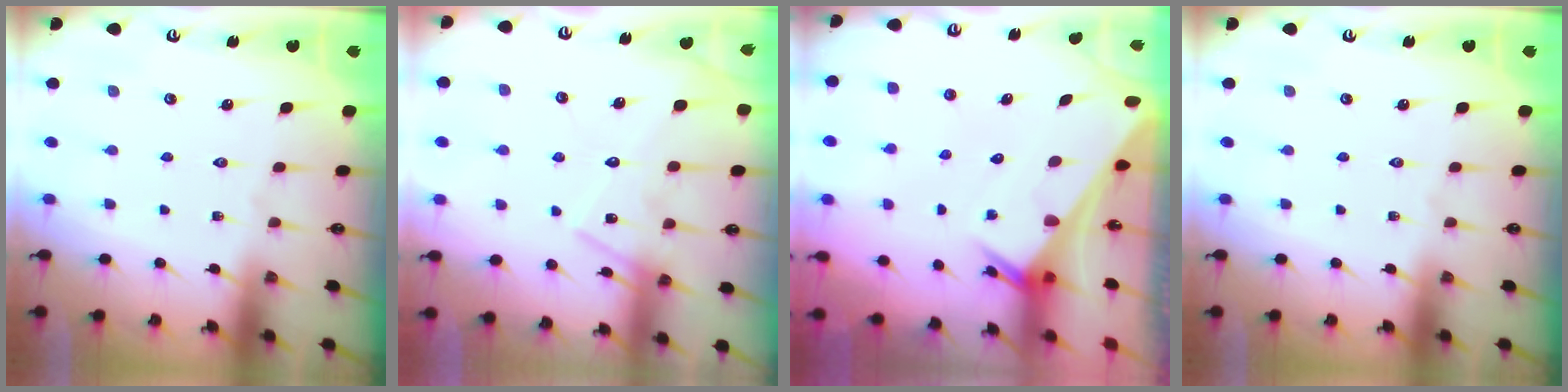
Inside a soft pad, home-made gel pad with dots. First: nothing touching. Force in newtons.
{"total": 14.0, "press": 13.9, "slide": 0.9}
{"total": 2.6, "press": 2.6, "slide": 0.1}
{"total": 0.0}